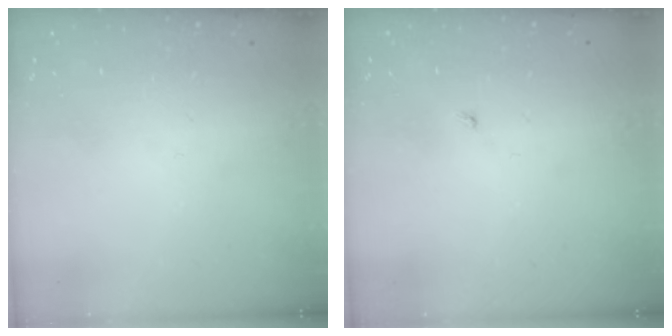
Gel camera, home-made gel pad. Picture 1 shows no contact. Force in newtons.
{"total": 1.9, "press": 1.9, "slide": 0.3}